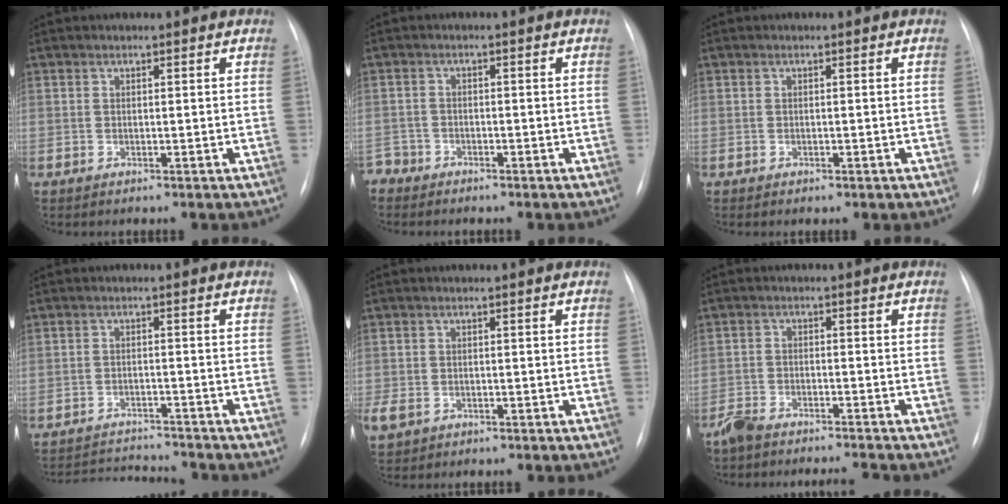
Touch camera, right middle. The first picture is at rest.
{"total": 2.7, "force": [-2.4, 1.3, -0.5], "torque": [0.008, 0.003, -0.046]}
{"total": 0.6, "force": [-0.3, 0.3, 0.4], "torque": [-0.006, 0.000, -0.001]}
{"total": 8.2, "force": [-8.2, 0.2, 1.1], "torque": [-0.019, 0.002, -0.126]}
{"total": 3.4, "force": [-1.6, 2.5, 1.6], "torque": [-0.039, -0.002, -0.023]}
{"total": 6.4, "force": [-6.1, 0.5, 1.9], "torque": [-0.030, -0.010, -0.101]}